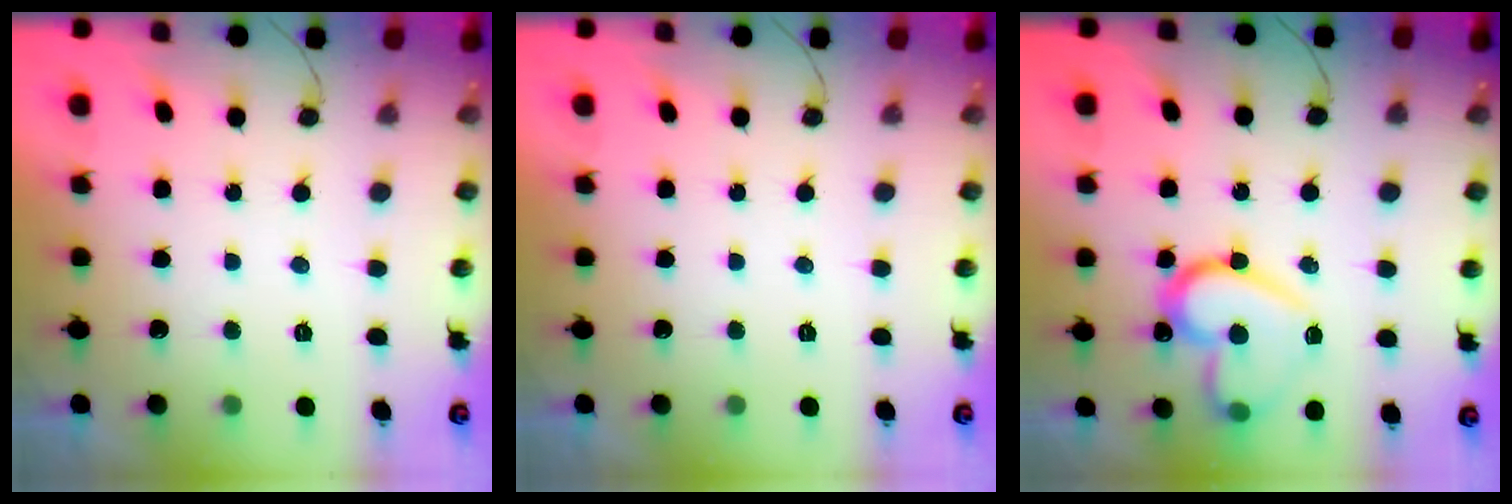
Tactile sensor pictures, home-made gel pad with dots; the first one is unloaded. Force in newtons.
{"total": 0.0}
{"total": 18.6, "press": 18.5, "slide": 2.0}